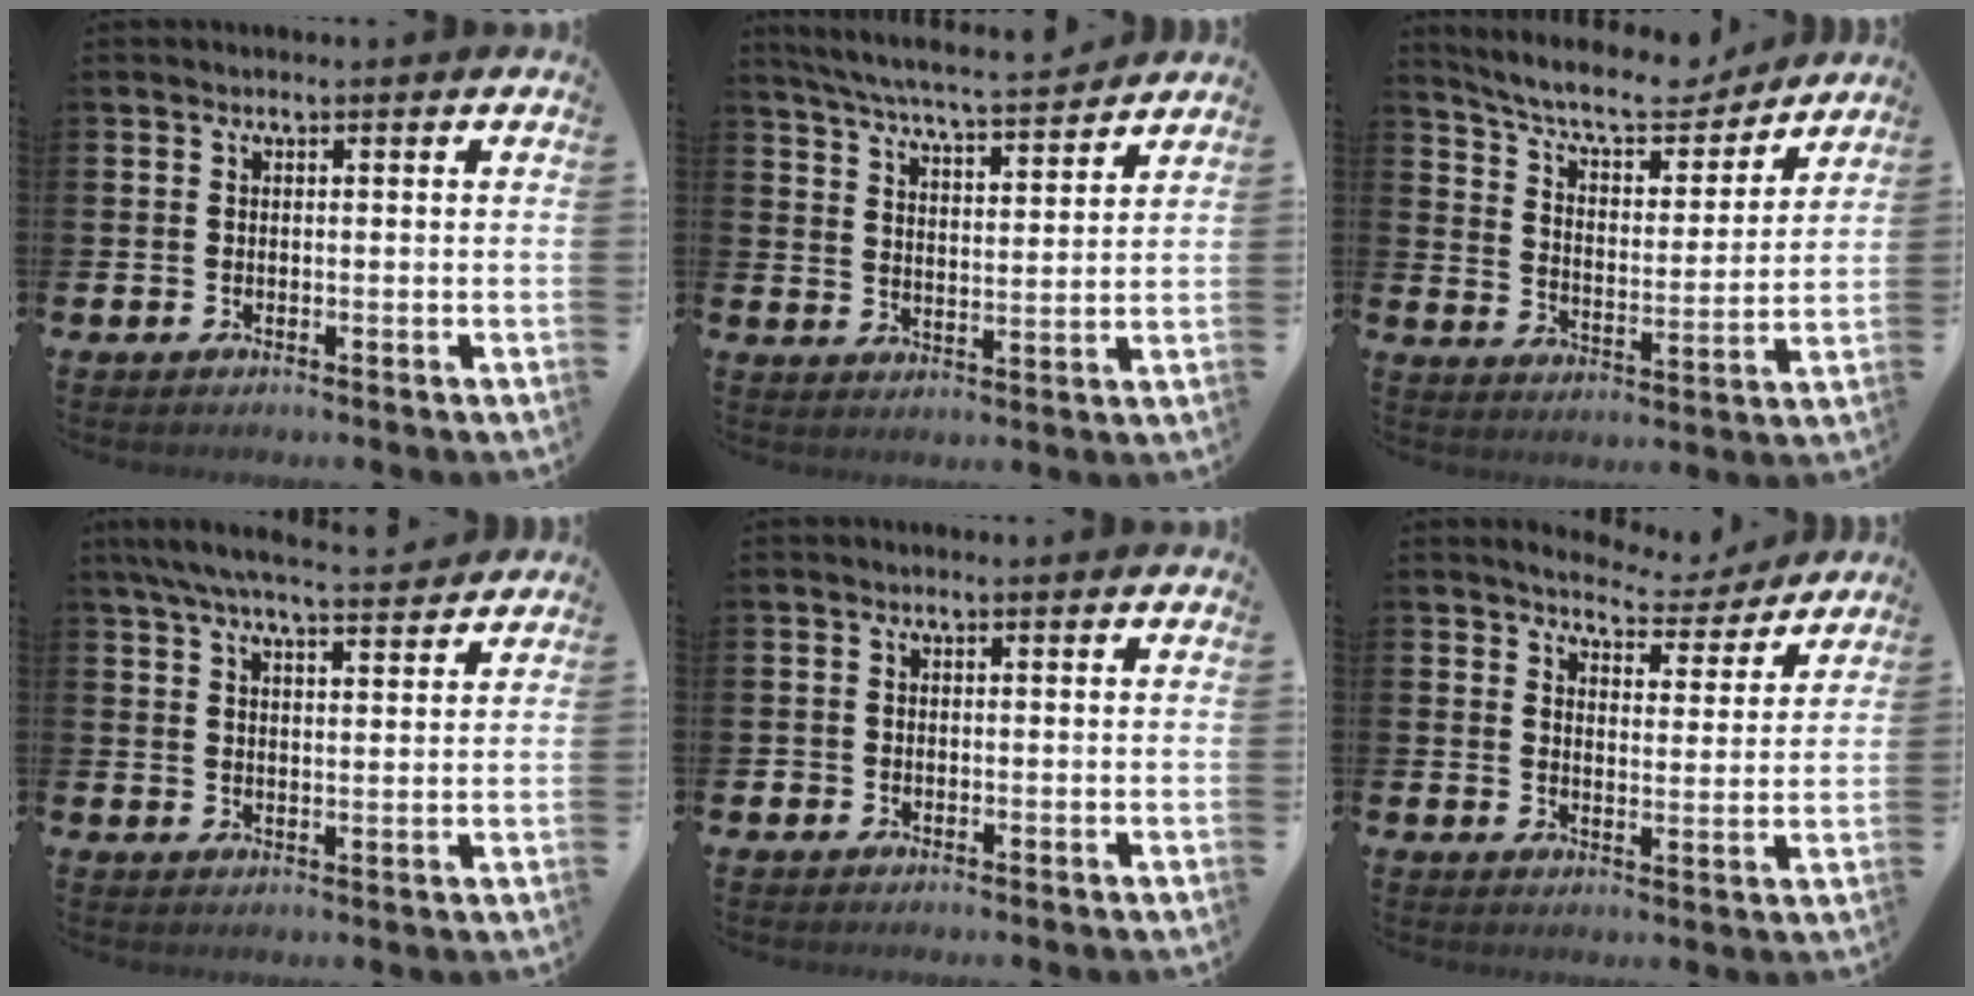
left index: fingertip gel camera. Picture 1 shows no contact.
{"total": 6.1, "force": [5.8, 0.1, 1.6], "torque": [-0.057, -0.045, 0.101]}
{"total": 9.6, "force": [8.7, 2.4, 3.5], "torque": [-0.093, -0.057, 0.149]}
{"total": 6.6, "force": [6.1, 0.6, 2.3], "torque": [-0.060, -0.031, 0.110]}
{"total": 0.8, "force": [-0.4, 0.7, 0.1], "torque": [0.002, 0.004, -0.011]}
{"total": 5.0, "force": [4.8, 1.2, 0.4], "torque": [-0.018, -0.037, 0.080]}